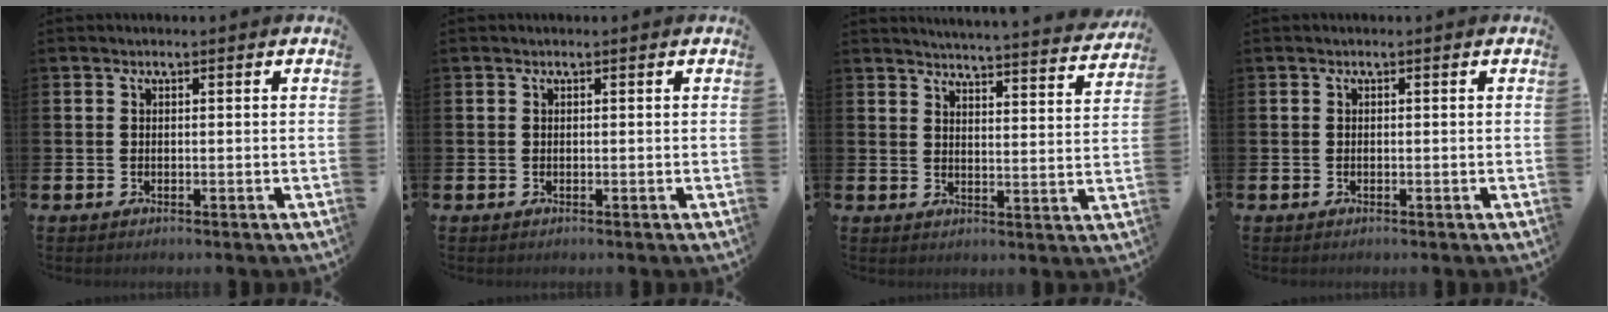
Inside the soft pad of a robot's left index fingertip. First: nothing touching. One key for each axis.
{"total": 0.0}
{"total": 4.7, "fx": 4.7, "fy": -0.4, "fz": 0.5, "tx": -0.014, "ty": -0.044, "tz": 0.078}
{"total": 0.0}